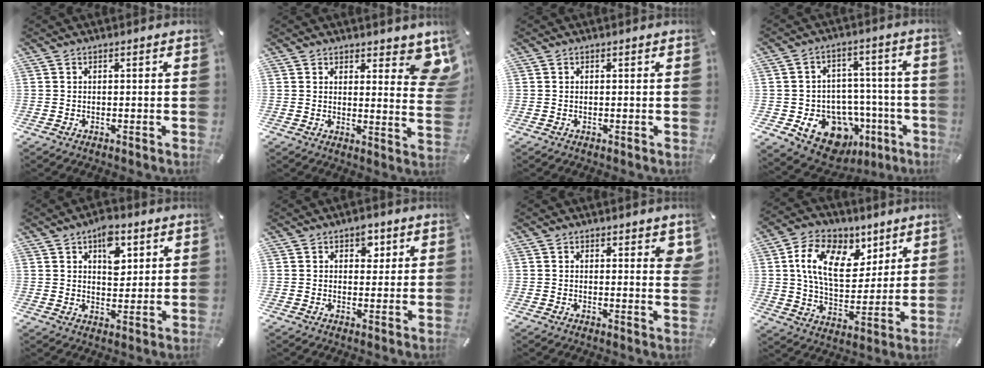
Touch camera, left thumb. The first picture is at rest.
{"total": 7.5, "force": [5.1, 3.3, 4.4], "torque": [-0.032, -0.037, 0.086]}
{"total": 0.0}
{"total": 15.4, "force": [-7.4, 11.5, 7.2], "torque": [-0.088, 0.047, -0.109]}
{"total": 8.6, "force": [4.1, 5.4, 5.3], "torque": [-0.059, -0.012, 0.067]}
{"total": 4.4, "force": [2.1, 3.0, 2.3], "torque": [-0.010, -0.009, 0.029]}
{"total": 3.0, "force": [1.9, 1.4, 1.8], "torque": [-0.007, -0.011, 0.029]}
{"total": 16.0, "force": [6.6, 10.5, 10.0], "torque": [-0.167, -0.013, 0.123]}